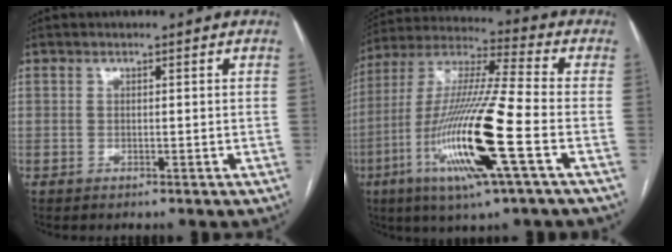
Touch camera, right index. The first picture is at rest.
{"total": 19.3, "force": [-6.4, 0.4, 18.2], "torque": [-0.378, -0.023, -0.125]}